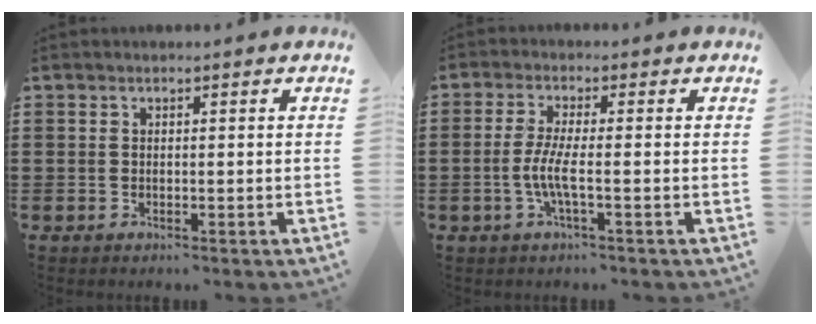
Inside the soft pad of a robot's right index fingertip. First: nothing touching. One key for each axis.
{"total": 4.7, "fx": -1.3, "fy": 0.5, "fz": 4.5, "tx": -0.107, "ty": -0.010, "tz": -0.036}